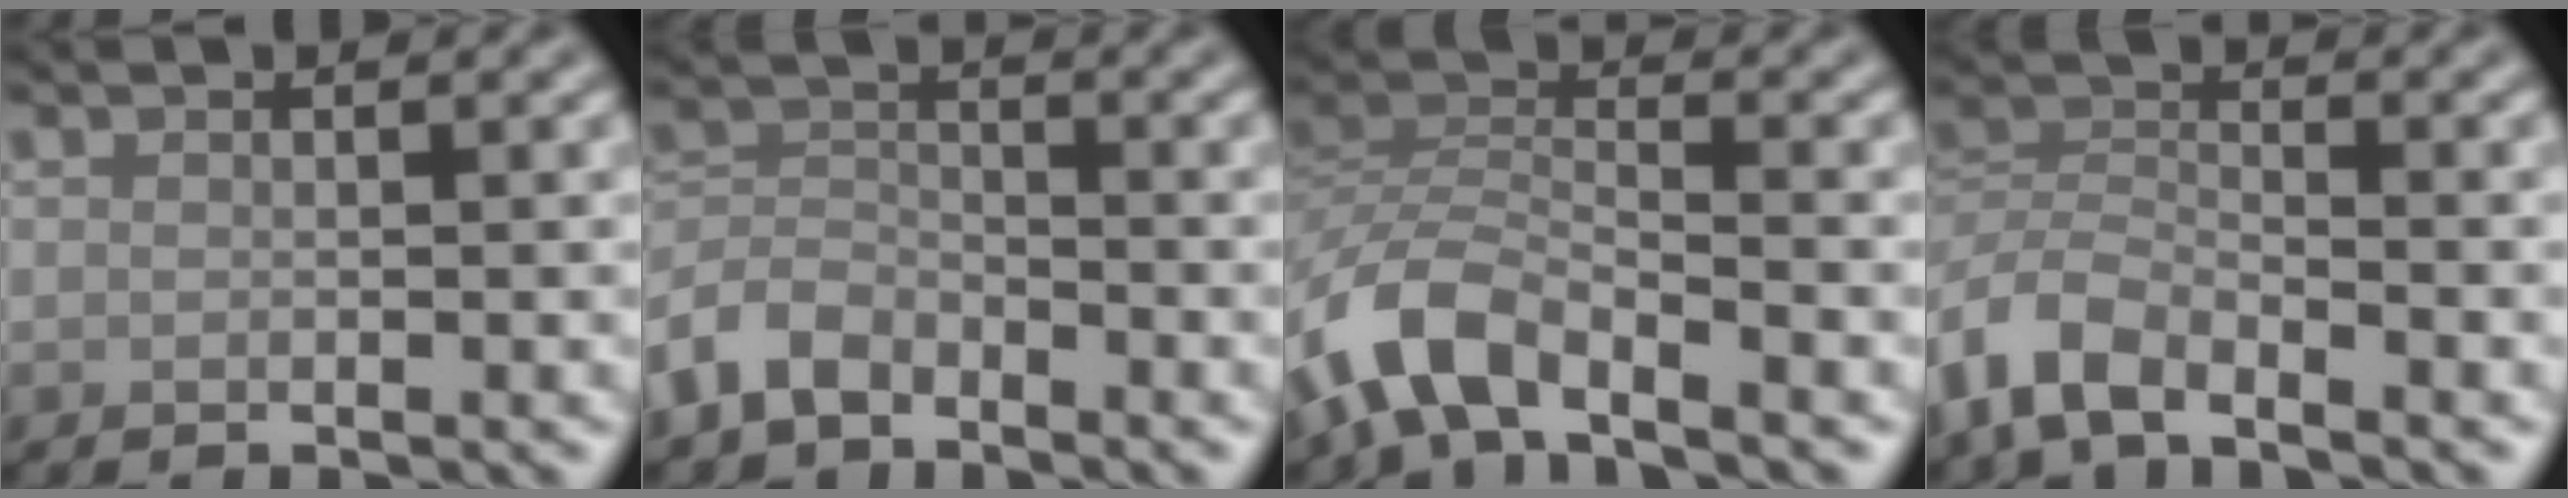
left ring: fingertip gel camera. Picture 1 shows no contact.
{"total": 3.8, "force": [-2.9, 2.1, 1.3], "torque": [-0.027, 0.001, -0.073]}
{"total": 6.5, "force": [-4.5, 2.7, 3.9], "torque": [-0.075, 0.000, -0.096]}
{"total": 4.9, "force": [-3.8, 2.0, 2.3], "torque": [-0.046, -0.003, -0.084]}